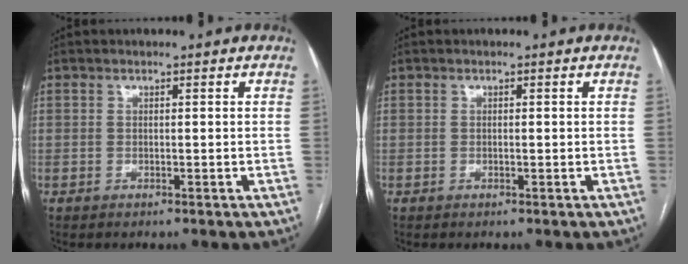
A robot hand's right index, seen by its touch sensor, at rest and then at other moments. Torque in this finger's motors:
{"motor_torque": [-0.19, 0.00, -0.02, 0.00]}